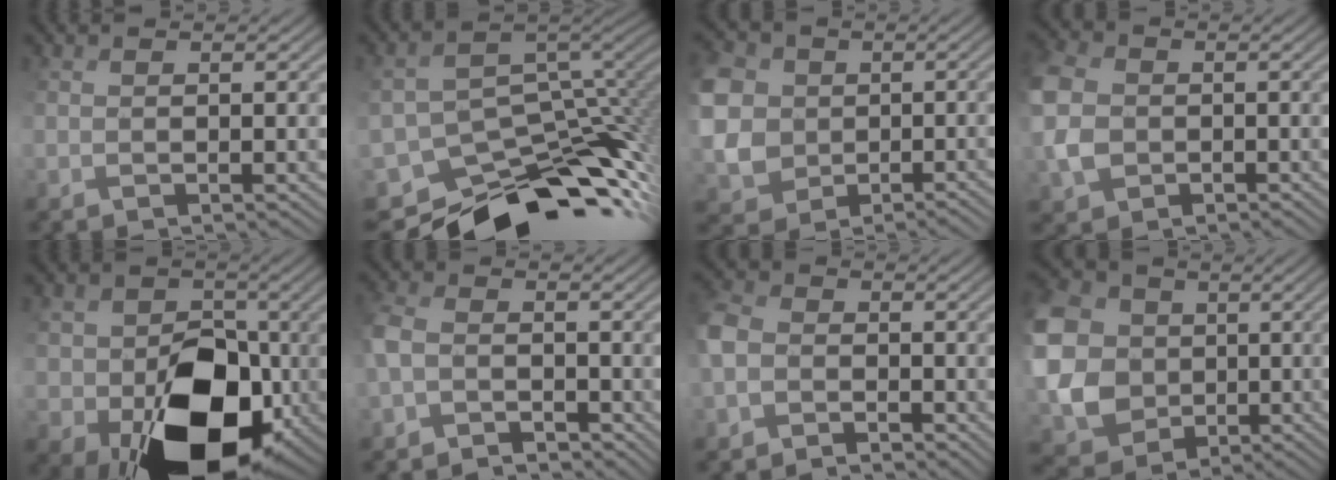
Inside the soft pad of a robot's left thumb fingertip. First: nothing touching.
{"total": 12.0, "force": [-7.2, 6.7, 6.8], "torque": [-0.129, -0.021, -0.086]}
{"total": 7.8, "force": [1.1, 7.0, 3.4], "torque": [-0.113, -0.003, 0.013]}
{"total": 5.3, "force": [-0.1, 4.6, 2.7], "torque": [-0.088, 0.008, -0.016]}
{"total": 15.6, "force": [-3.2, 11.3, 10.4], "torque": [-0.160, -0.047, -0.028]}
{"total": 2.1, "force": [-1.1, 1.6, 0.8], "torque": [-0.032, 0.006, -0.030]}
{"total": 3.0, "force": [-0.8, 2.6, 1.4], "torque": [-0.046, 0.008, -0.028]}
{"total": 12.4, "force": [2.0, 10.7, 5.9], "torque": [-0.201, -0.004, 0.031]}